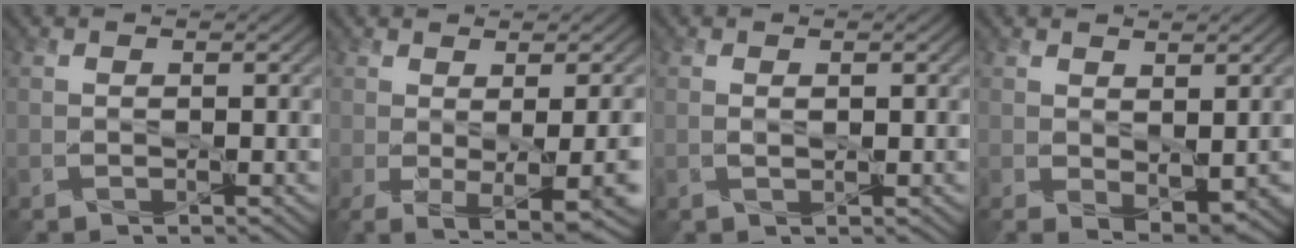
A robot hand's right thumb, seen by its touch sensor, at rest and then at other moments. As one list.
[{"total": 8.2, "force": [-1.9, 2.9, 7.4], "torque": [-0.117, -0.024, -0.003]}, {"total": 0.8, "force": [0.2, 0.4, 0.7], "torque": [-0.014, -0.001, 0.004]}, {"total": 3.4, "force": [0.2, 1.9, 2.9], "torque": [-0.058, -0.018, 0.015]}]